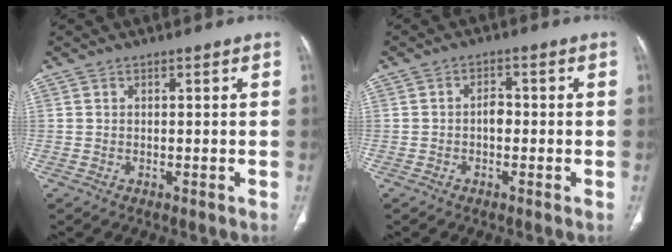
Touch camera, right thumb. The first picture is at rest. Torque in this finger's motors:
{"motor_torque": [0.56, 0.85, 0.69, -0.06, 0.03]}